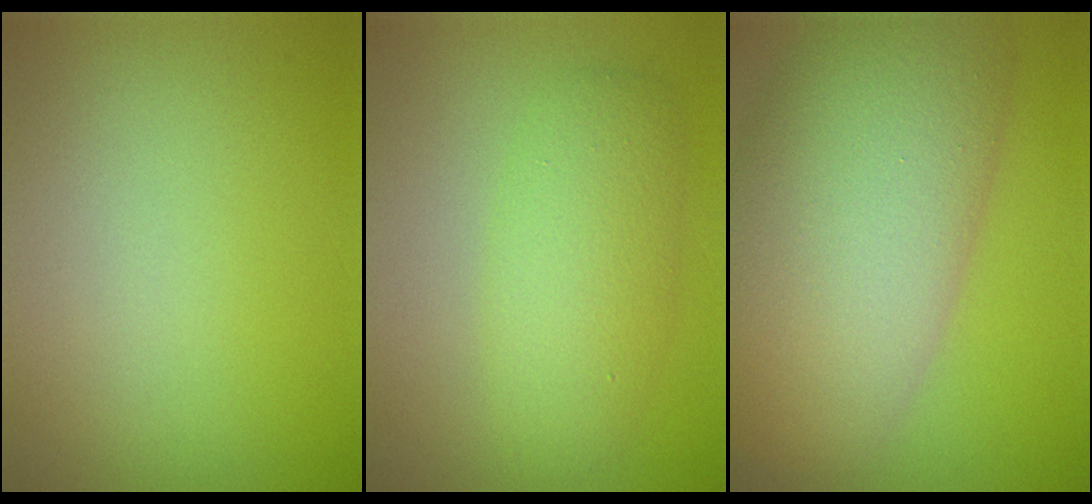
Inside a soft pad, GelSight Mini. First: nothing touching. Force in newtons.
{"total": 4.0, "press": 4.0, "slide": 0.0}
{"total": 12.7, "press": 12.6, "slide": 0.8}